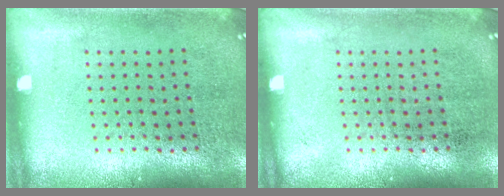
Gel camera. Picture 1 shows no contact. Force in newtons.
{"total": 0.0}